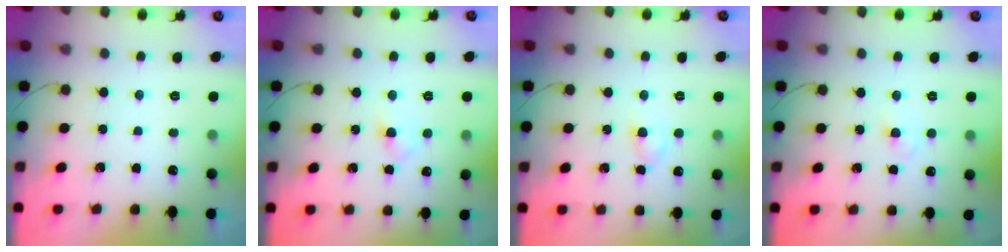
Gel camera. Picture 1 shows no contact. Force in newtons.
{"total": 3.9, "press": 3.7, "slide": 1.2}
{"total": 2.6, "press": 2.5, "slide": 0.9}
{"total": 2.5, "press": 2.3, "slide": 1.0}